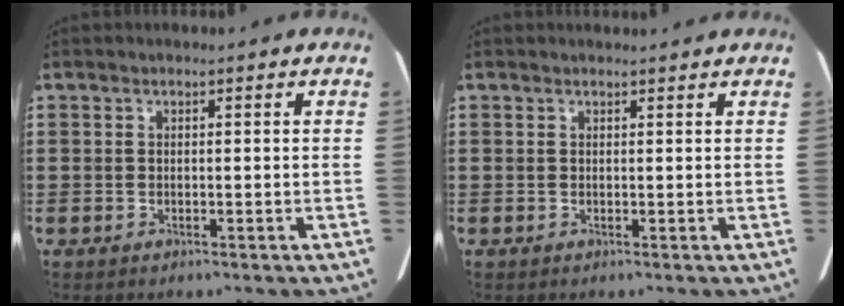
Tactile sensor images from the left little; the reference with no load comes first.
{"total": 0.7, "force": [0.7, 0.0, 0.2], "torque": [0.002, -0.002, 0.011]}